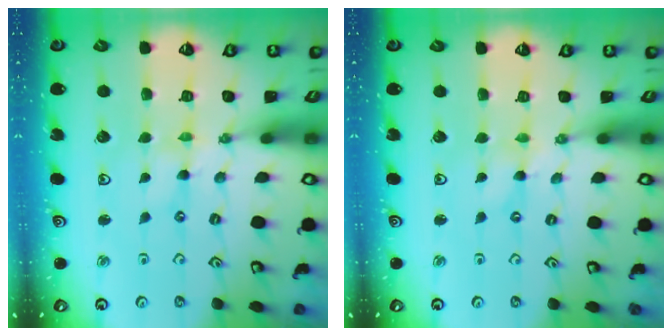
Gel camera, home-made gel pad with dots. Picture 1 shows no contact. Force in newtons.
{"total": 0.0}